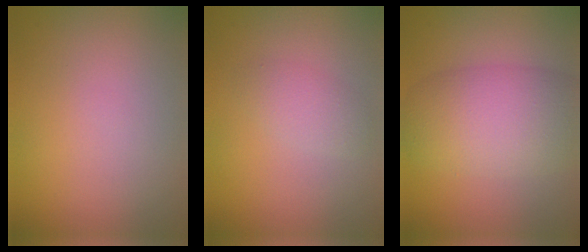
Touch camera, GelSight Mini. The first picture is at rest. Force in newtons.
{"total": 1.9, "press": 1.9, "slide": 0.1}
{"total": 7.4, "press": 7.4, "slide": 0.3}